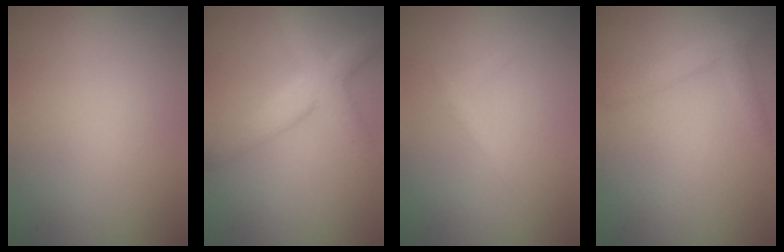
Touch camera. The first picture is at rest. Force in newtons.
{"total": 4.4, "press": 4.3, "slide": 0.3}
{"total": 0.8, "press": 0.8, "slide": 0.0}
{"total": 2.3, "press": 2.3, "slide": 0.1}